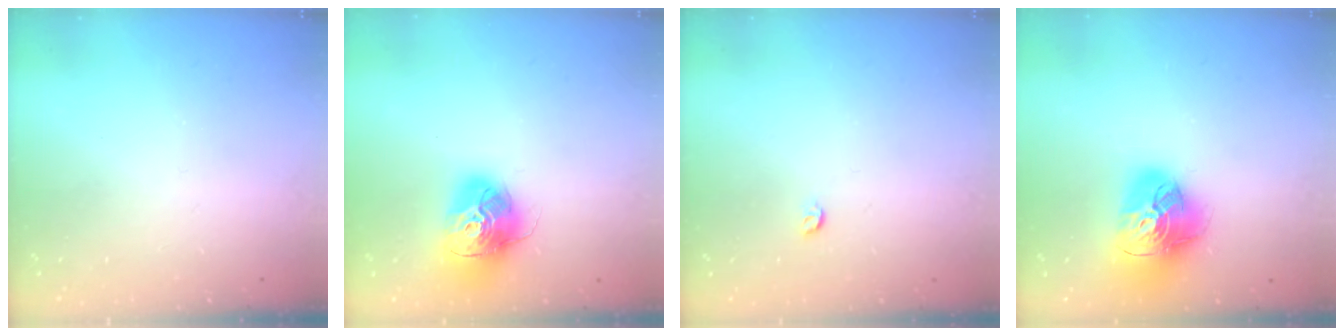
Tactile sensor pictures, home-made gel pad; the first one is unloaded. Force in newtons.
{"total": 17.2, "press": 17.1, "slide": 2.0}
{"total": 3.2, "press": 3.2, "slide": 0.4}
{"total": 18.0, "press": 17.9, "slide": 2.0}